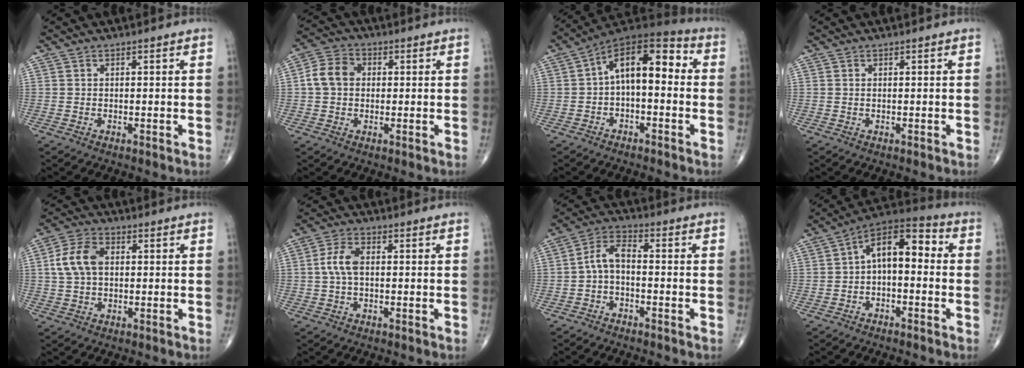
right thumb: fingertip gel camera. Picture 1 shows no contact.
{"total": 6.6, "force": [0.5, 5.2, 4.0], "torque": [-0.068, 0.017, 0.000]}
{"total": 13.2, "force": [0.7, 6.8, 11.3], "torque": [-0.147, 0.049, -0.004]}
{"total": 0.0}
{"total": 7.6, "force": [1.0, 4.9, 5.8], "torque": [-0.117, 0.017, 0.016]}
{"total": 4.8, "force": [0.2, 2.6, 4.1], "torque": [-0.096, 0.012, 0.000]}
{"total": 5.4, "force": [-1.1, 2.8, 4.5], "torque": [-0.084, 0.027, -0.032]}
{"total": 11.0, "force": [0.2, 5.9, 9.2], "torque": [-0.126, 0.045, -0.012]}